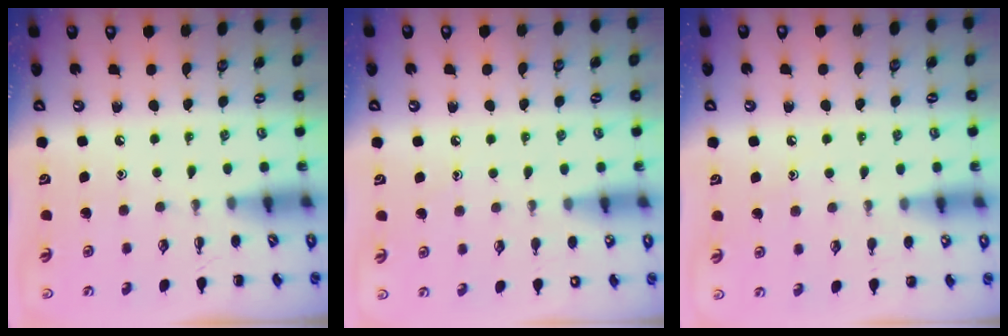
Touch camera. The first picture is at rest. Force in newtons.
{"total": 6.7, "press": 6.4, "slide": 2.0}
{"total": 7.5, "press": 7.3, "slide": 1.6}